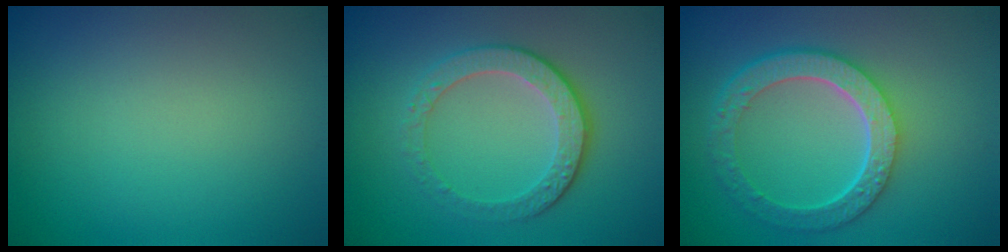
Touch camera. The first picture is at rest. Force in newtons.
{"total": 4.6, "press": 3.3, "slide": 3.2}
{"total": 6.0, "press": 4.4, "slide": 4.1}